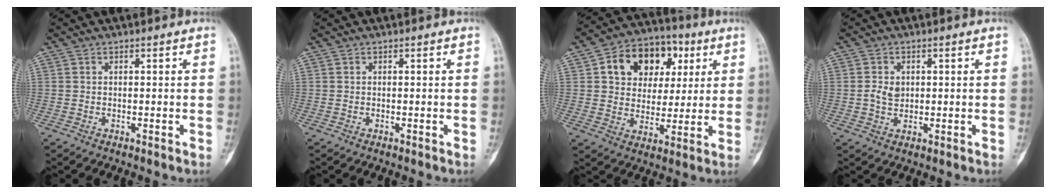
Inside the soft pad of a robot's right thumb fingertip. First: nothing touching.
{"total": 0.0}
{"total": 15.3, "force": [5.0, 11.6, 8.7], "torque": [-0.088, 0.006, 0.077]}
{"total": 3.2, "force": [0.3, 2.4, 2.1], "torque": [-0.029, 0.003, 0.006]}